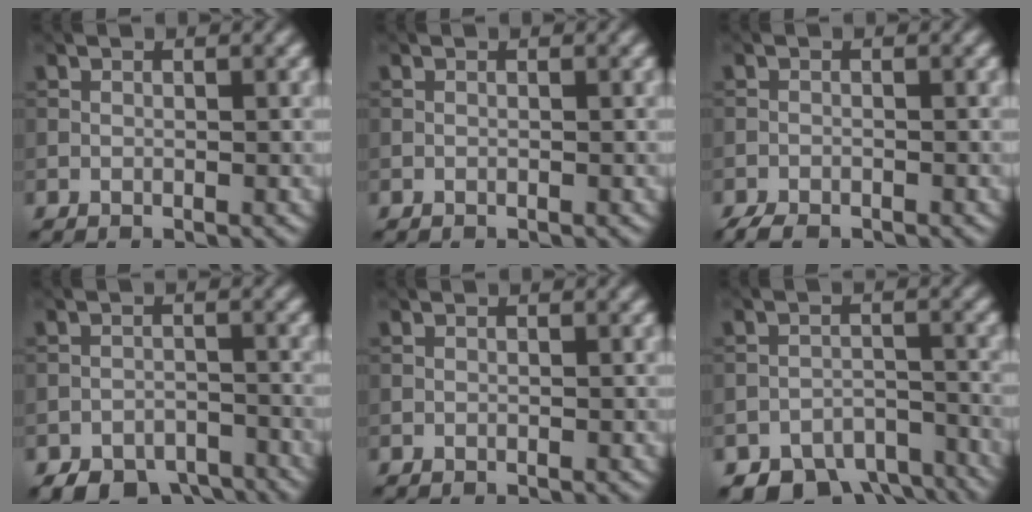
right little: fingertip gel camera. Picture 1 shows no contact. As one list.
[{"total": 0.0}, {"total": 2.3, "force": [-2.0, 0.6, 0.8], "torque": [-0.015, -0.006, -0.041]}, {"total": 5.7, "force": [-4.7, 2.6, 1.9], "torque": [-0.022, -0.013, -0.069]}, {"total": 0.0}, {"total": 7.5, "force": [-6.2, 3.4, 2.3], "torque": [-0.023, -0.014, -0.087]}]